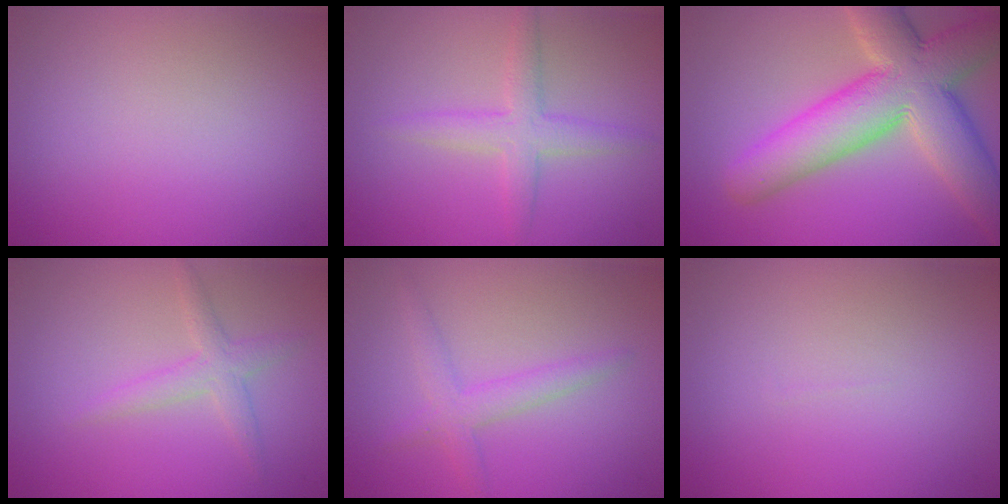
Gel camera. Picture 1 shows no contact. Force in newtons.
{"total": 3.0, "press": 3.0, "slide": 0.1}
{"total": 10.7, "press": 10.6, "slide": 0.8}
{"total": 2.1, "press": 2.1, "slide": 0.1}
{"total": 2.4, "press": 2.4, "slide": 0.3}
{"total": 0.0}